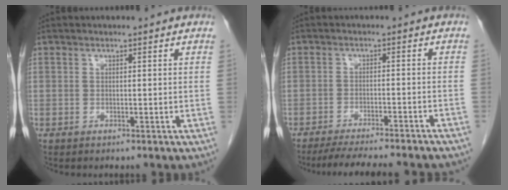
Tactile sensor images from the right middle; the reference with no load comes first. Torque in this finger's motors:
{"motor_torque": [1.08, -1.05, 0.24, 0.06]}